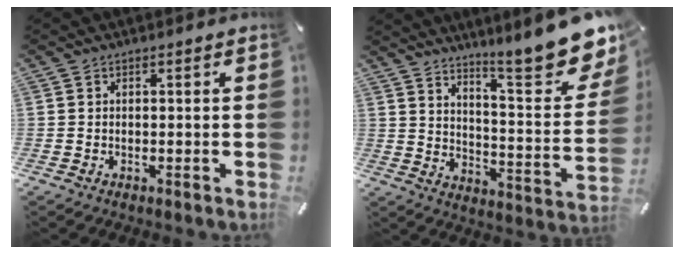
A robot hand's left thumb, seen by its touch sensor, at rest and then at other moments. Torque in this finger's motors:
{"motor_torque": [2.56, 2.45, 1.31, -1.46, 0.36]}